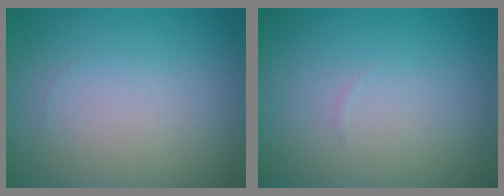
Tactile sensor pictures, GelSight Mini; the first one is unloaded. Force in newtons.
{"total": 0.0}